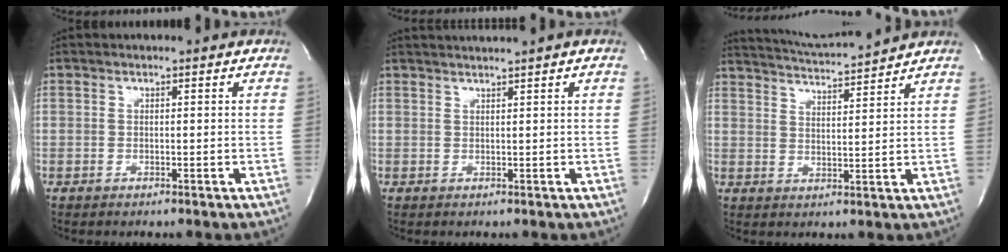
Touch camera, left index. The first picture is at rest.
{"total": 2.1, "force": [1.7, -1.2, 0.6], "torque": [-0.005, 0.001, 0.034]}
{"total": 9.9, "force": [9.4, -1.0, 2.8], "torque": [-0.058, 0.006, 0.148]}